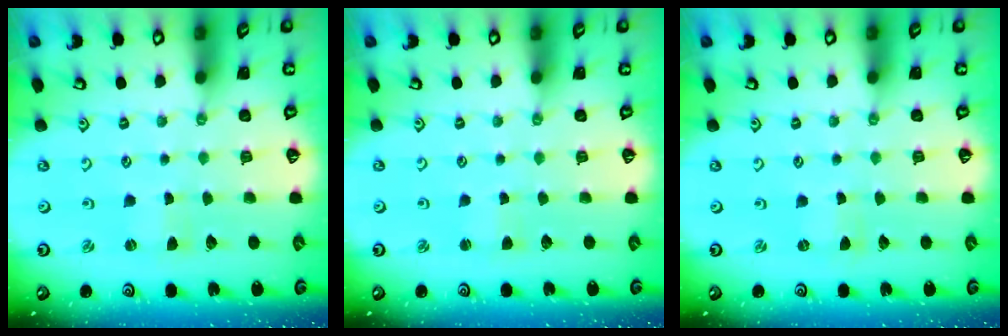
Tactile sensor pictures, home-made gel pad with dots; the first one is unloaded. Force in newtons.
{"total": 1.5, "press": 1.4, "slide": 0.2}
{"total": 0.0}